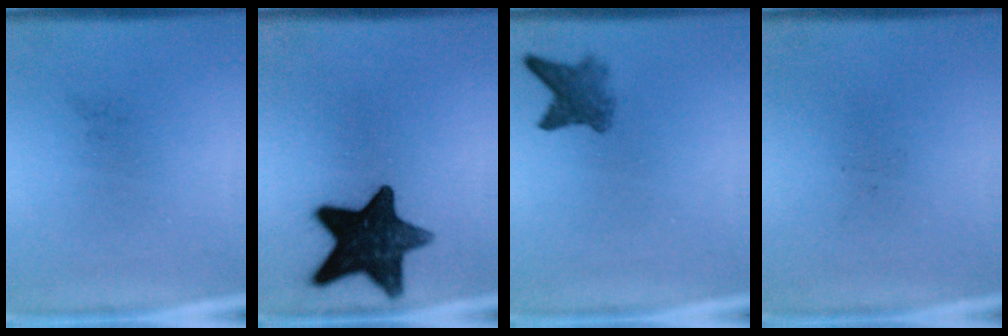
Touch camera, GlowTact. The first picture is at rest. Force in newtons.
{"total": 14.9}
{"total": 3.9}
{"total": 0.0}